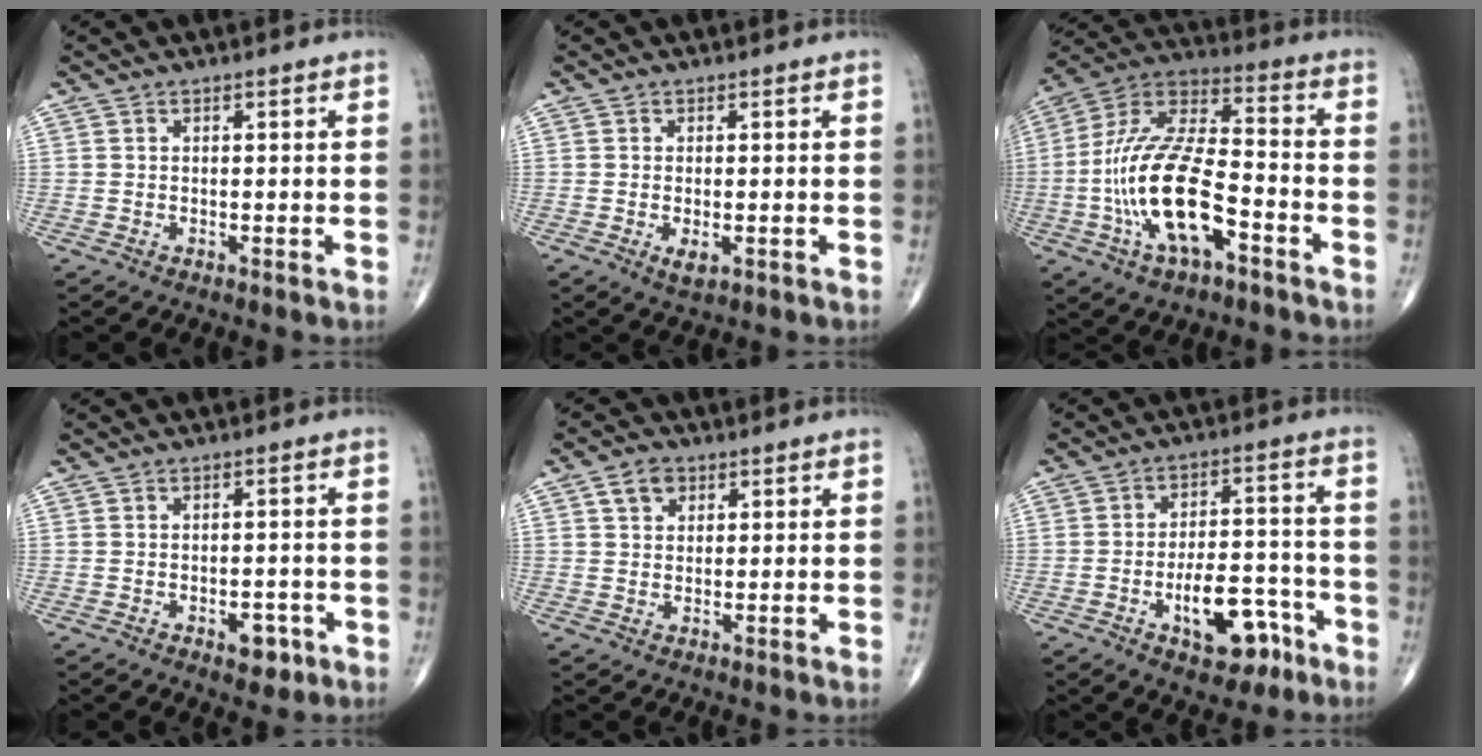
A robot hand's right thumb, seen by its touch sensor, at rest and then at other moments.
{"total": 1.8, "force": [-0.5, 0.8, 1.5], "torque": [-0.026, -0.003, -0.007]}
{"total": 19.8, "force": [-6.2, 8.5, 16.8], "torque": [-0.332, 0.041, -0.111]}
{"total": 7.9, "force": [-3.7, 4.4, 5.4], "torque": [-0.047, 0.026, -0.043]}
{"total": 3.4, "force": [1.7, 2.5, 1.6], "torque": [-0.016, -0.002, 0.028]}
{"total": 11.7, "force": [-5.4, 6.0, 8.5], "torque": [-0.108, 0.044, -0.077]}